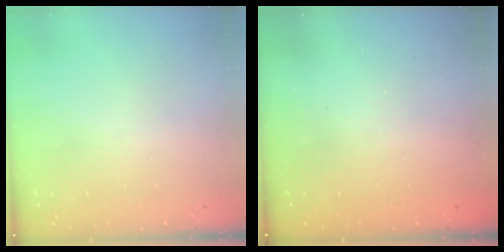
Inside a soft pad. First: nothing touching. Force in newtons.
{"total": 2.3, "press": 2.2, "slide": 0.8}